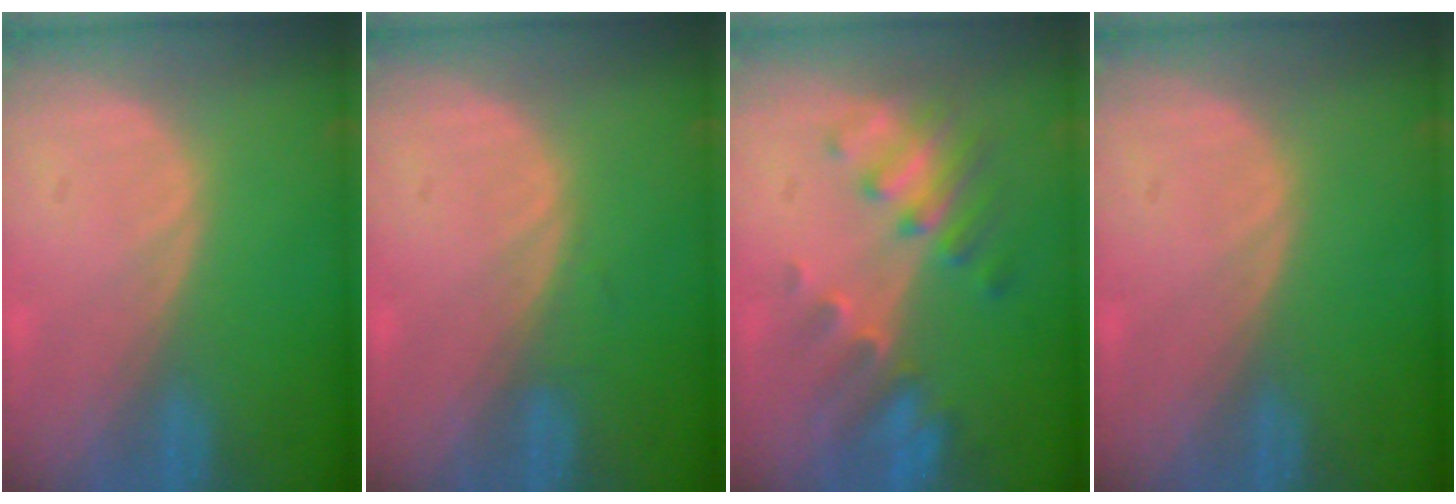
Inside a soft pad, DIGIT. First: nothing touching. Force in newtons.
{"total": 0.6, "press": 0.6, "slide": 0.2}
{"total": 7.9, "press": 6.9, "slide": 3.7}
{"total": 0.0}